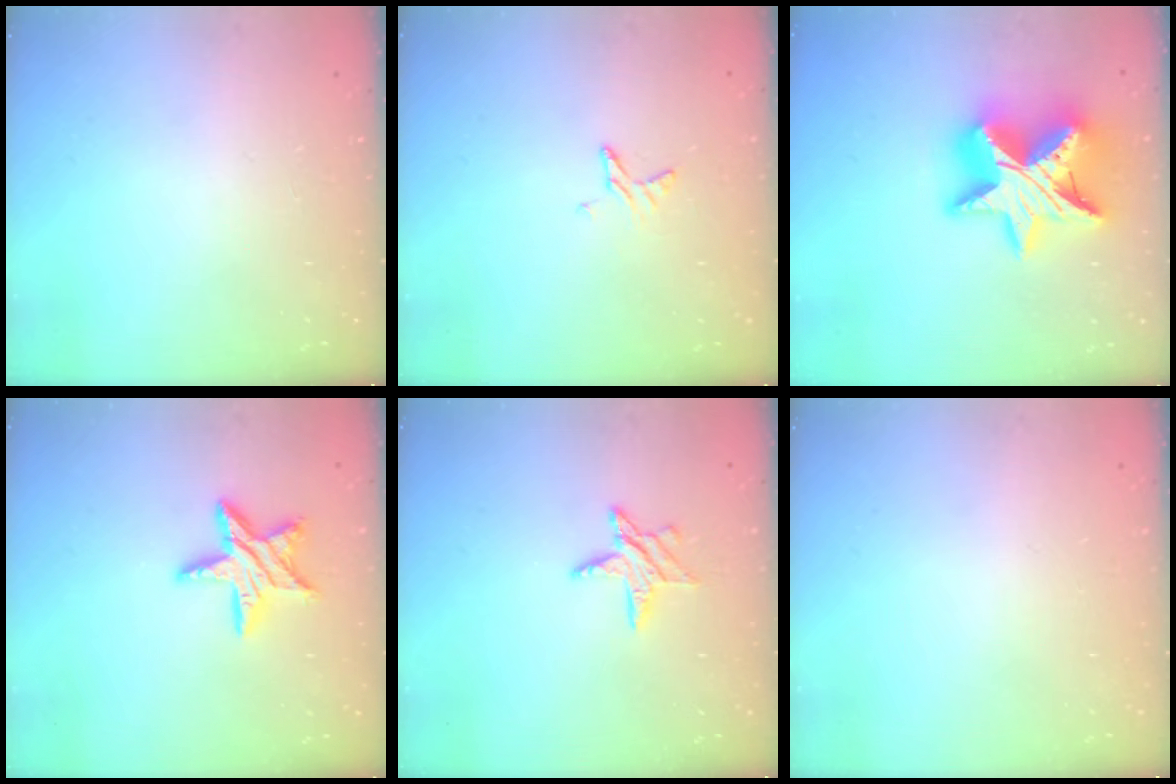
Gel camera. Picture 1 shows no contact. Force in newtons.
{"total": 5.0, "press": 4.9, "slide": 0.4}
{"total": 22.0, "press": 22.0, "slide": 1.6}
{"total": 13.2, "press": 13.2, "slide": 0.9}
{"total": 7.8, "press": 7.8, "slide": 0.4}
{"total": 0.0}